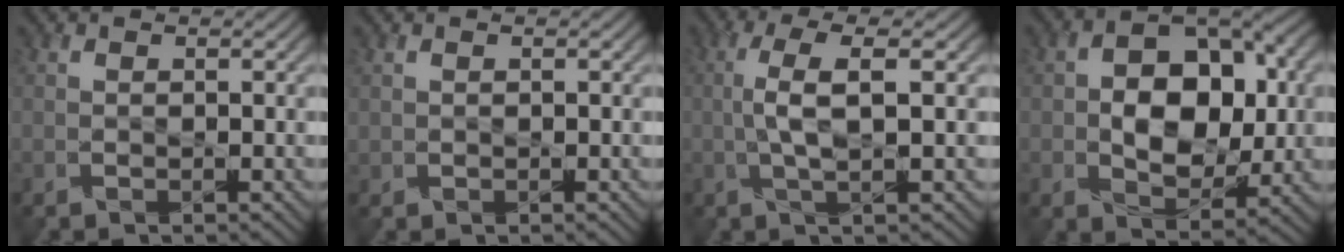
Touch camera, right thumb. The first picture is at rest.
{"total": 0.6, "force": [0.2, 0.6, 0.0], "torque": [-0.001, -0.005, 0.007]}
{"total": 4.9, "force": [0.3, 1.1, 4.8], "torque": [-0.104, 0.010, 0.002]}
{"total": 10.7, "force": [0.4, 7.1, 8.0], "torque": [-0.128, 0.004, 0.004]}